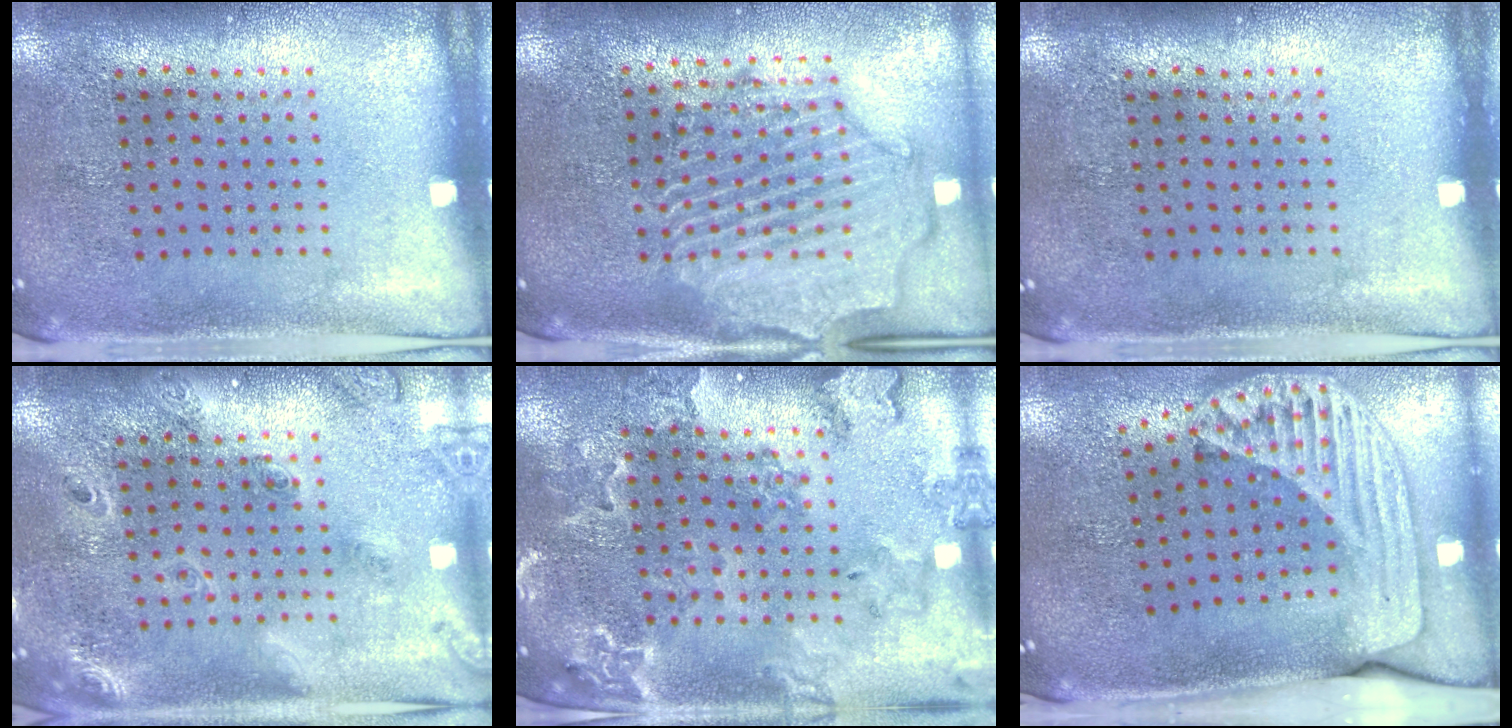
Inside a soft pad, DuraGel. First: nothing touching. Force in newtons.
{"total": 2.6, "press": 2.3, "slide": 1.1}
{"total": 0.0}
{"total": 1.7, "press": 1.6, "slide": 0.6}
{"total": 1.9, "press": 1.9, "slide": 0.2}
{"total": 2.3, "press": 1.7, "slide": 1.5}